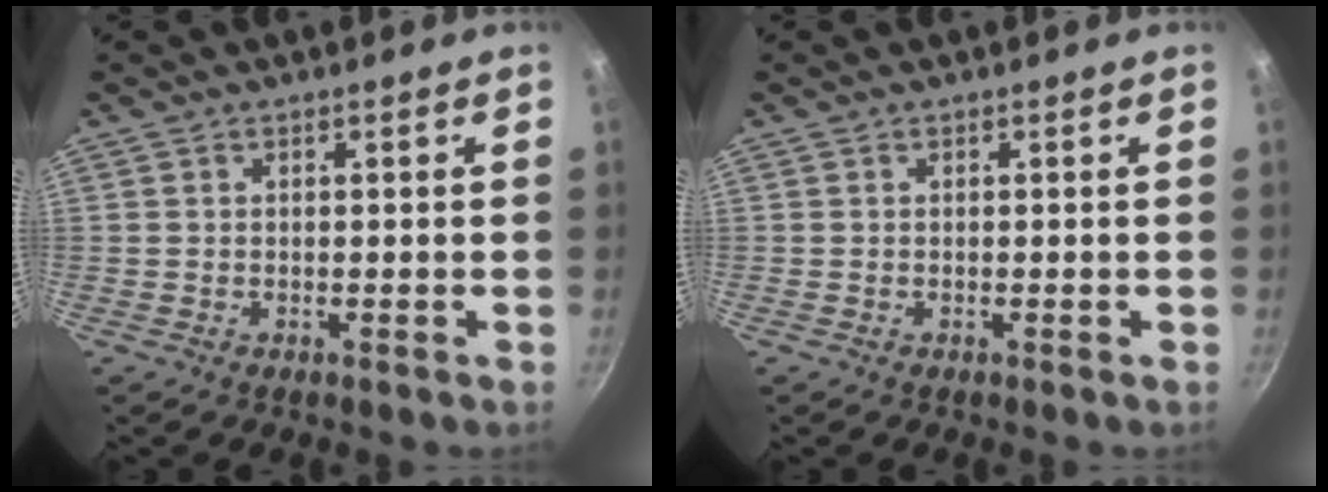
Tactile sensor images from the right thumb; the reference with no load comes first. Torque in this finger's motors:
{"motor_torque": [0.46, 0.37, 0.35, 0.18, 0.01]}